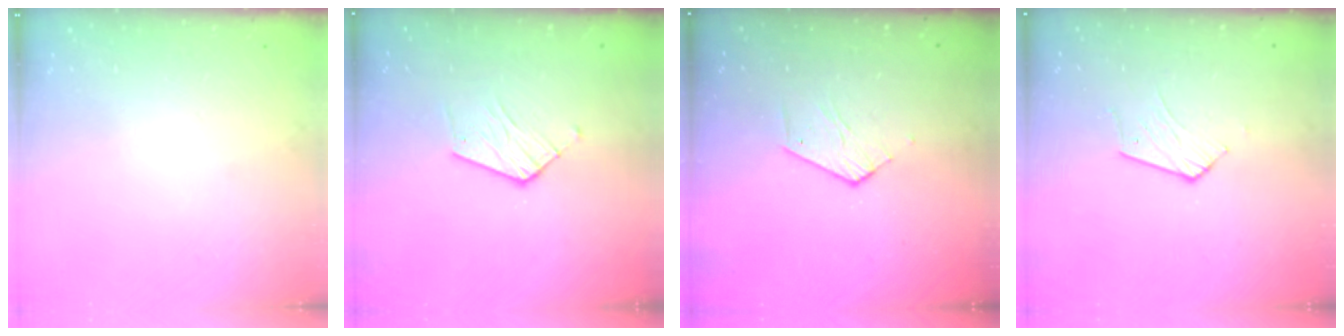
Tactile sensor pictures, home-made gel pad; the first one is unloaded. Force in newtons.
{"total": 6.9, "press": 6.9, "slide": 0.2}
{"total": 3.9, "press": 3.9, "slide": 0.3}
{"total": 4.0, "press": 4.0, "slide": 0.4}